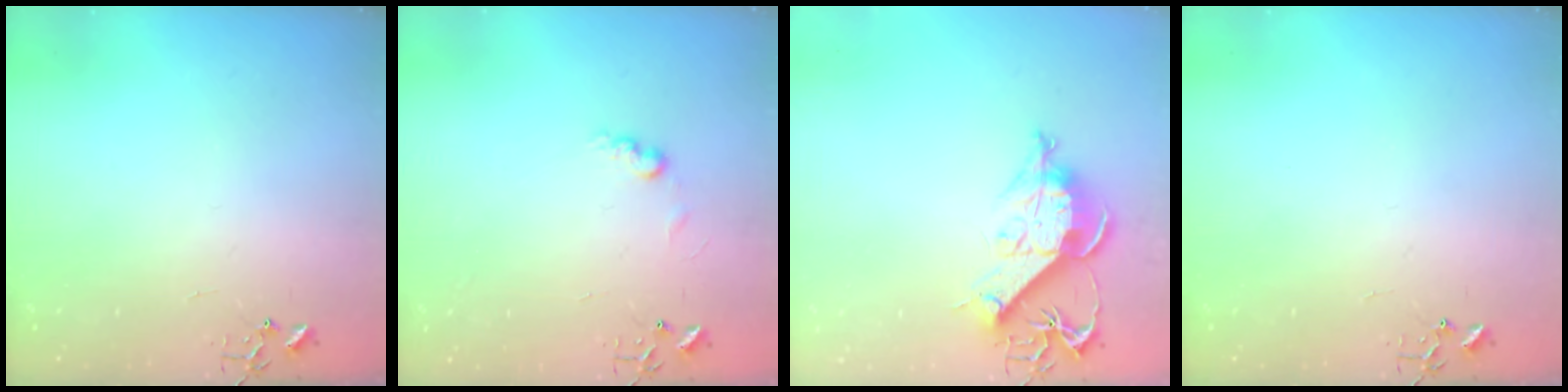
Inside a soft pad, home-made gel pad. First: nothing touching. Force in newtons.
{"total": 6.6, "press": 6.5, "slide": 0.9}
{"total": 11.6, "press": 11.5, "slide": 1.4}
{"total": 0.0}